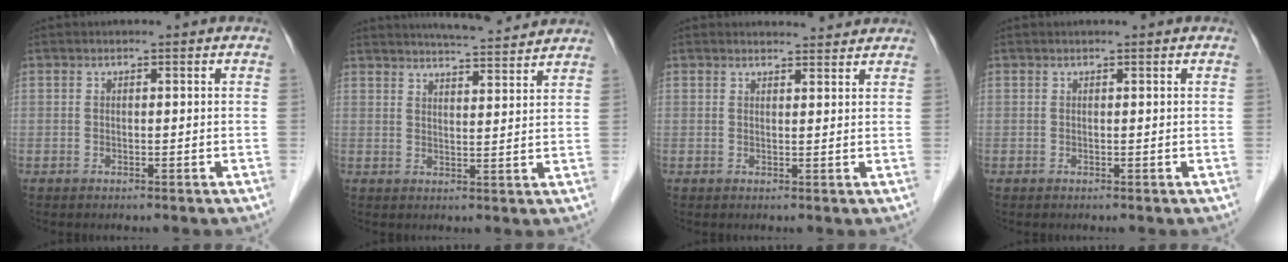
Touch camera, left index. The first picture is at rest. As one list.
[{"total": 10.2, "force": [9.6, 0.5, 3.4], "torque": [-0.057, 0.013, 0.129]}, {"total": 4.1, "force": [4.0, 0.7, 0.4], "torque": [-0.011, 0.011, 0.047]}, {"total": 0.8, "force": [0.7, 0.0, 0.3], "torque": [-0.005, 0.011, 0.013]}]